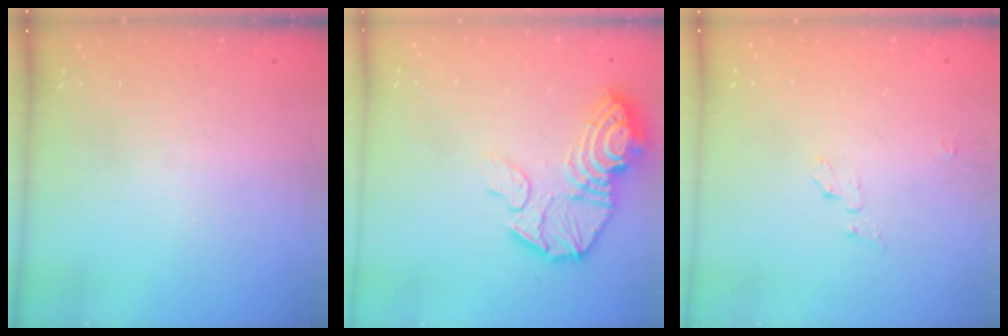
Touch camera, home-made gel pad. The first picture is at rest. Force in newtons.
{"total": 16.1, "press": 16.0, "slide": 1.4}
{"total": 3.9, "press": 3.9, "slide": 0.3}